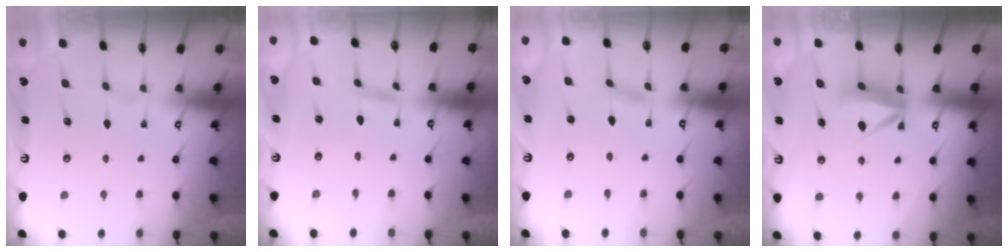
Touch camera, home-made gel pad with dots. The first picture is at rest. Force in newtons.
{"total": 2.5, "press": 2.5, "slide": 0.2}
{"total": 2.1, "press": 2.1, "slide": 0.2}
{"total": 7.3, "press": 7.3, "slide": 0.7}